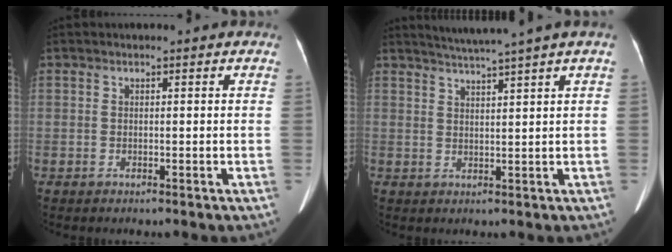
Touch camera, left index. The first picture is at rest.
{"total": 5.0, "force": [4.2, -1.5, 2.3], "torque": [-0.039, 0.007, 0.072]}